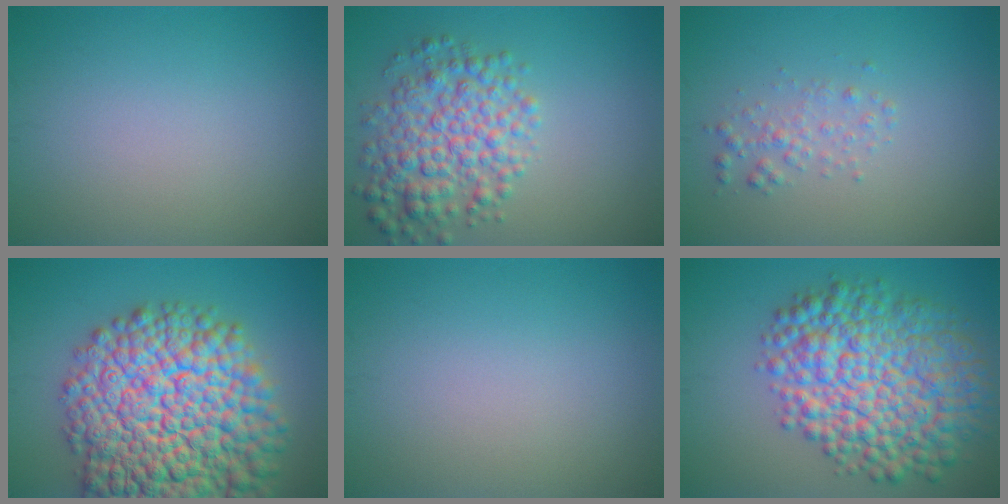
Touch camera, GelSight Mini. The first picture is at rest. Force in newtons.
{"total": 6.0, "press": 6.0, "slide": 0.0}
{"total": 1.5, "press": 1.5, "slide": 0.0}
{"total": 18.0, "press": 18.0, "slide": 0.8}
{"total": 0.0}
{"total": 11.6, "press": 11.6, "slide": 0.3}